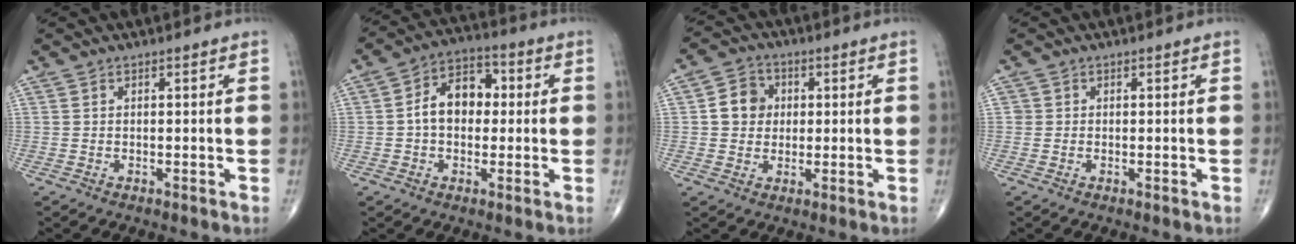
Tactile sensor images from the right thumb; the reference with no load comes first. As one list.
[{"total": 11.7, "force": [0.6, 8.2, 8.3], "torque": [-0.112, 0.032, -0.002]}, {"total": 6.4, "force": [0.8, 5.7, 2.9], "torque": [-0.026, 0.007, 0.005]}, {"total": 0.8, "force": [0.0, 0.8, 0.0], "torque": [0.005, 0.004, 0.000]}]